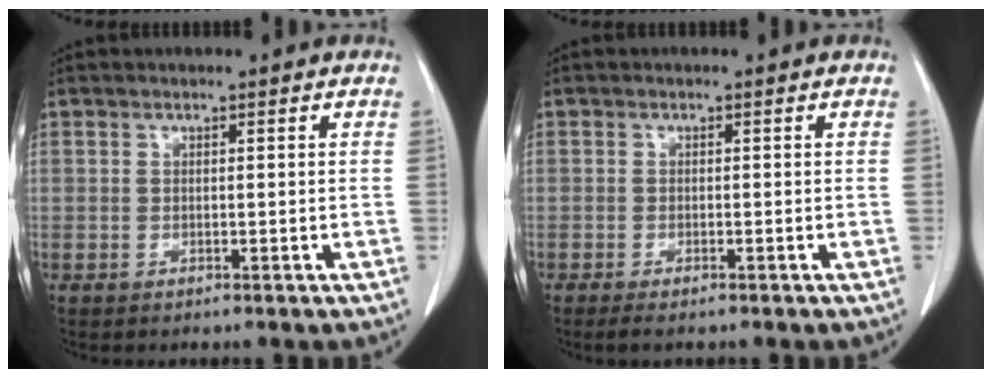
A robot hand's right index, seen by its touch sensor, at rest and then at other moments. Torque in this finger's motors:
{"motor_torque": [0.05, -0.09, -0.02, 0.02]}